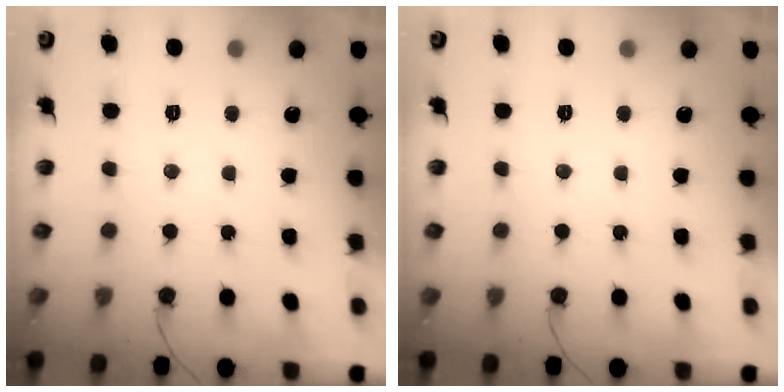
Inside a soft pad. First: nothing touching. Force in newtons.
{"total": 0.0}